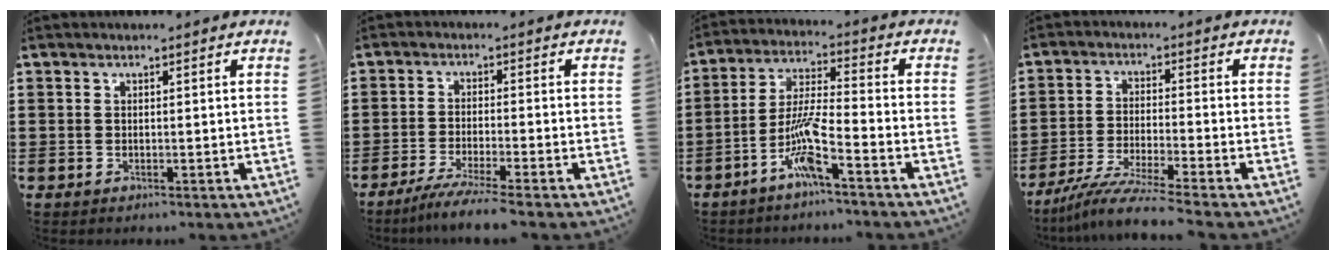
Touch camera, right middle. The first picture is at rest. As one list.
[{"total": 4.0, "force": [-3.4, -0.5, 2.0], "torque": [-0.038, -0.012, -0.066]}, {"total": 8.1, "force": [-4.8, 0.5, 6.5], "torque": [-0.149, -0.010, -0.097]}, {"total": 6.3, "force": [-5.5, -0.7, 3.0], "torque": [-0.066, -0.022, -0.107]}]